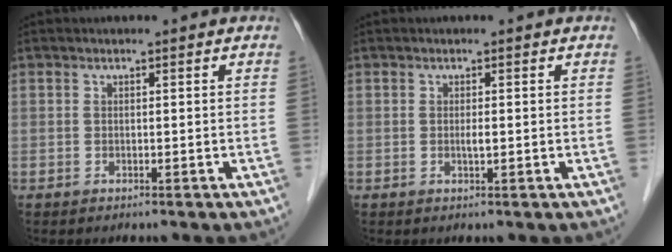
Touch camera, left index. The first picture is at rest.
{"total": 0.8, "force": [0.0, 0.1, 0.8], "torque": [-0.018, -0.002, 0.000]}